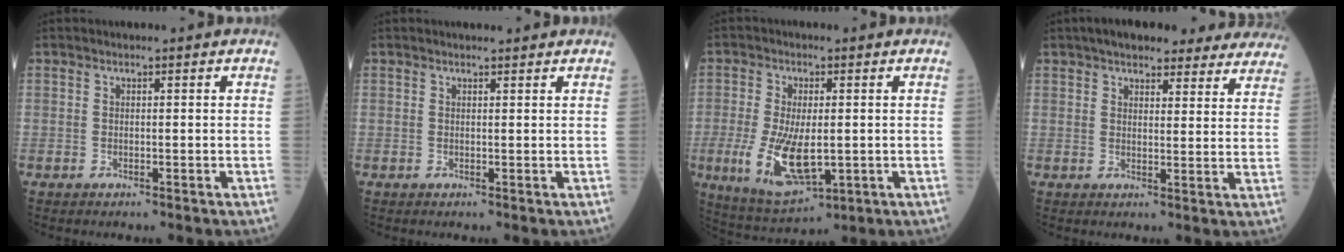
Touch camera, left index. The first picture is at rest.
{"total": 1.4, "force": [1.4, 0.0, 0.3], "torque": [-0.008, 0.001, 0.019]}
{"total": 10.6, "force": [-1.7, 4.4, 9.5], "torque": [-0.190, -0.020, -0.016]}
{"total": 19.2, "force": [16.8, 5.5, 7.3], "torque": [-0.081, 0.022, 0.193]}